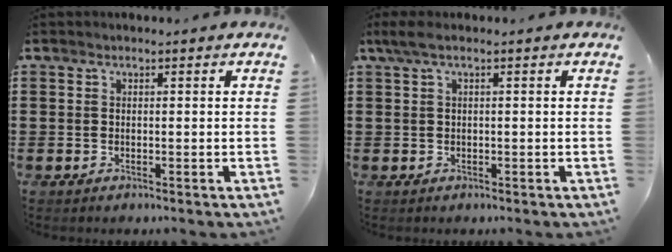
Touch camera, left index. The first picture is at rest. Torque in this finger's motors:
{"motor_torque": [0.69, -0.19, 0.11, 0.03]}